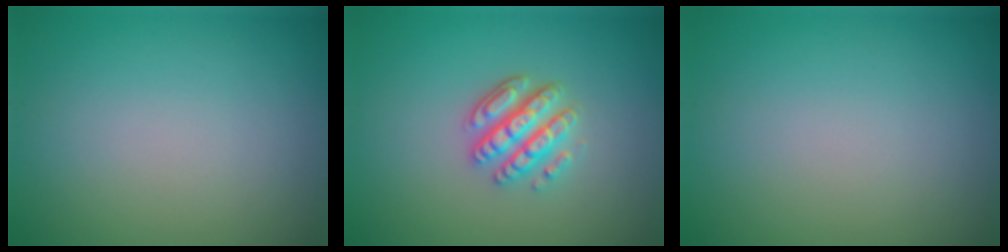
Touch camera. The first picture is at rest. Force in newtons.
{"total": 3.5, "press": 3.0, "slide": 1.7}
{"total": 0.0}